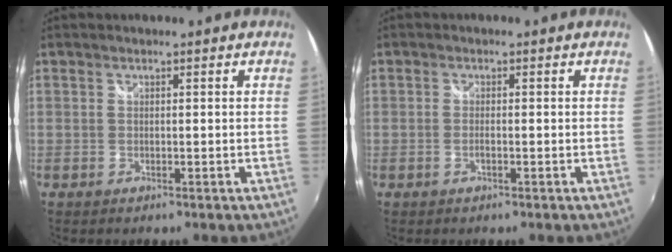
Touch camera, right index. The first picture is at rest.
{"total": 1.0, "force": [-0.5, 0.2, 0.9], "torque": [-0.020, -0.001, -0.010]}